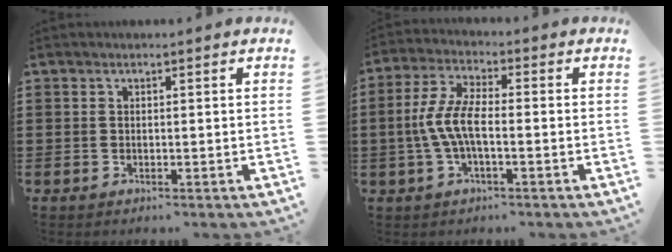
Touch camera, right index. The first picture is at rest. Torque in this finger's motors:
{"motor_torque": [1.18, 0.12, 0.58, 0.21]}